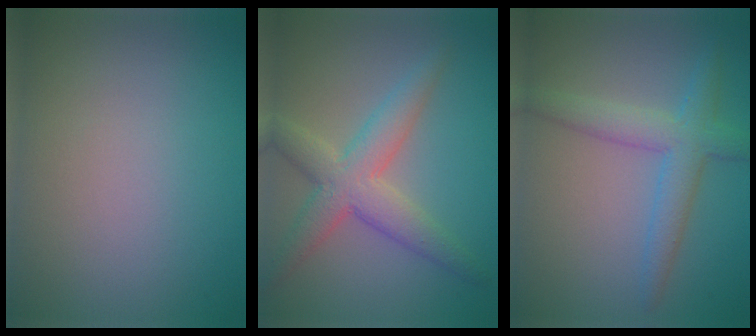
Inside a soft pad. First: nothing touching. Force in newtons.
{"total": 4.9, "press": 4.9, "slide": 0.1}
{"total": 3.8, "press": 3.8, "slide": 0.2}